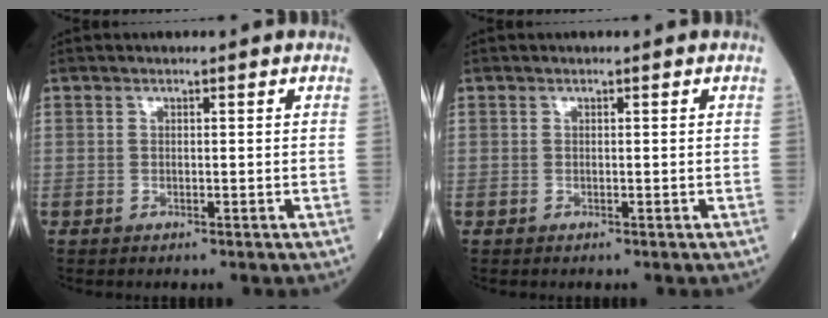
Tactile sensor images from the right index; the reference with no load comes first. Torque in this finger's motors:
{"motor_torque": [0.00, 0.00, -0.01, -0.01]}